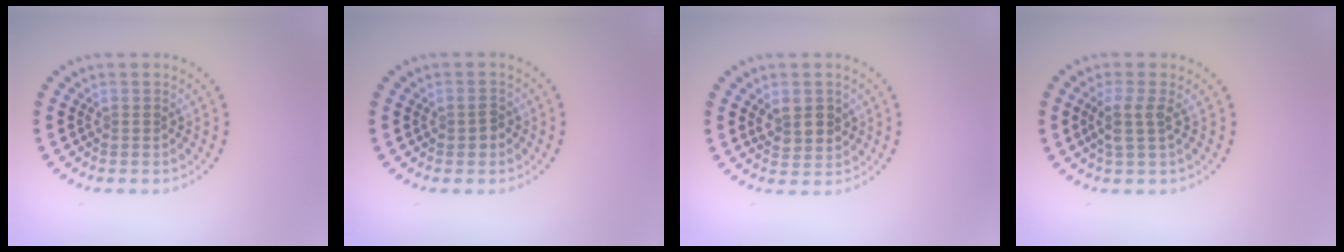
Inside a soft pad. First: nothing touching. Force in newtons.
{"total": 1.4, "press": 1.4, "slide": 0.1}
{"total": 2.6, "press": 2.5, "slide": 0.8}
{"total": 2.1, "press": 1.7, "slide": 1.3}